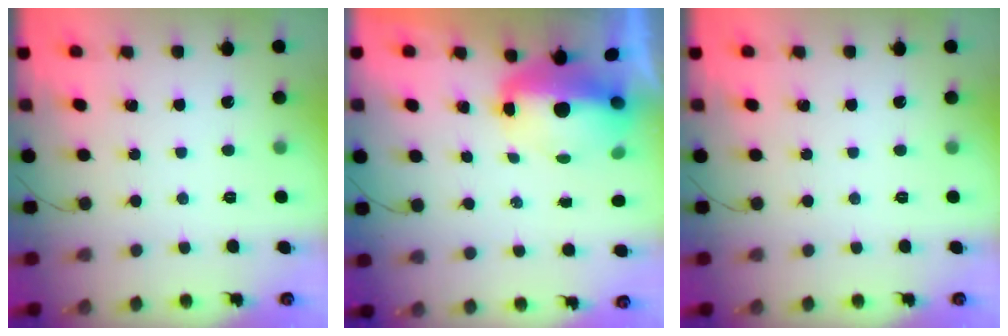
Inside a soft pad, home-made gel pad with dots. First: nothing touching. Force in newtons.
{"total": 13.4, "press": 9.2, "slide": 9.8}
{"total": 0.0}